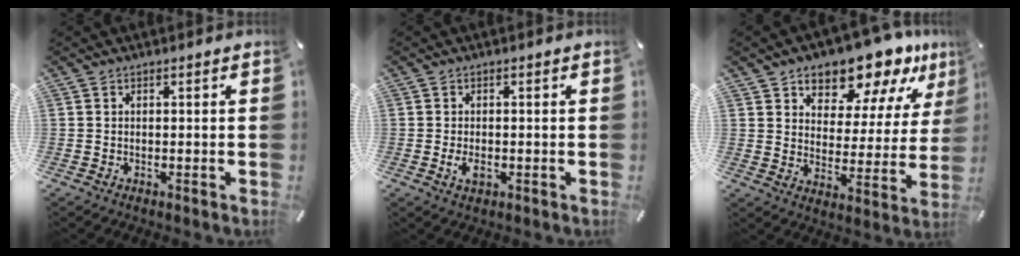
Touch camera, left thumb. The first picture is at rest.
{"total": 2.8, "force": [-0.6, 1.6, 2.2], "torque": [-0.055, -0.004, -0.014]}
{"total": 13.1, "force": [11.1, 5.7, 3.8], "torque": [-0.070, -0.095, 0.194]}